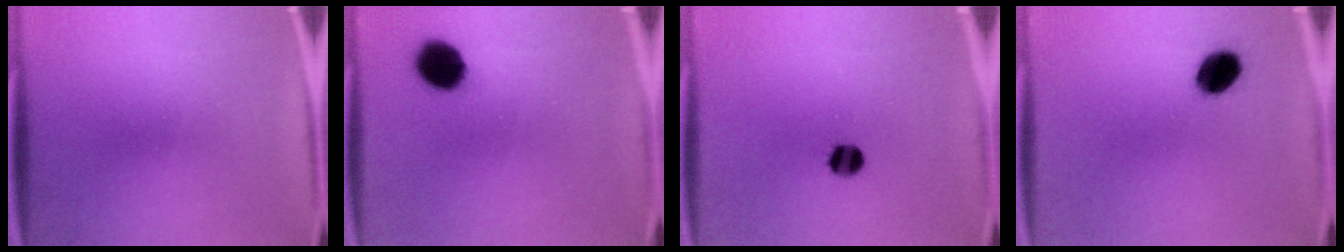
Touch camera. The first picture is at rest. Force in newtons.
{"total": 8.7}
{"total": 5.0}
{"total": 7.1}